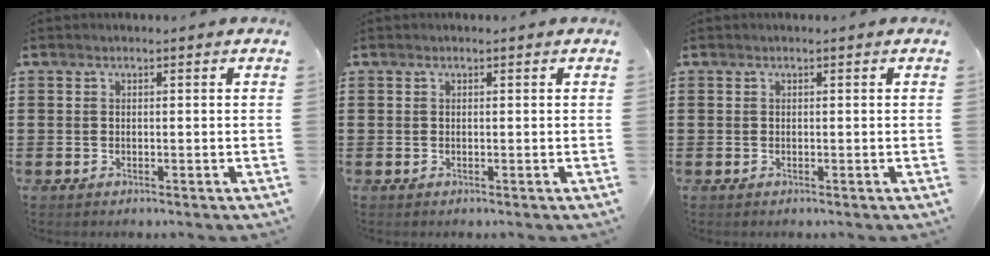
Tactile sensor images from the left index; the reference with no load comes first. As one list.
[{"total": 0.0}, {"total": 0.0}]